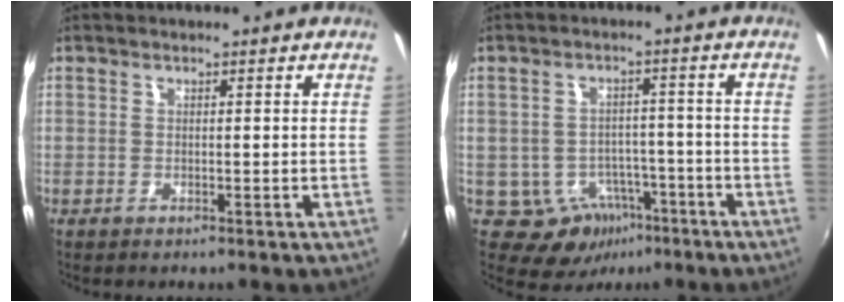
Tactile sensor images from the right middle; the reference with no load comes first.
{"total": 7.7, "force": [-4.0, 6.2, 2.4], "torque": [-0.044, 0.018, -0.036]}